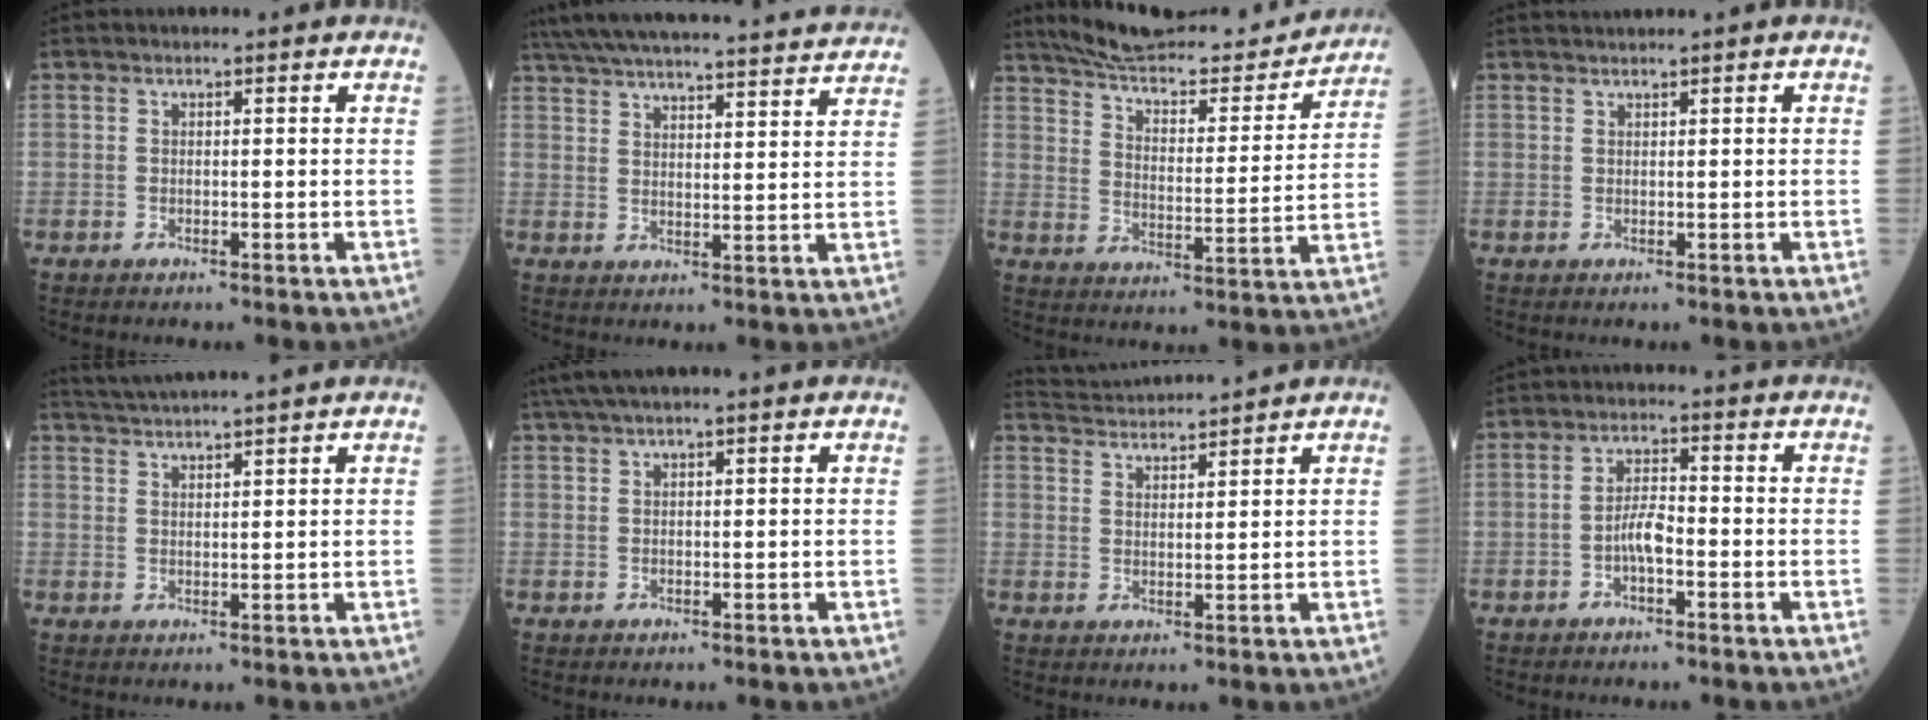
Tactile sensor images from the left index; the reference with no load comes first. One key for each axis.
{"total": 28.8, "fx": 26.8, "fy": 1.7, "fz": 10.4, "tx": -0.183, "ty": -0.015, "tz": 0.355}
{"total": 21.8, "fx": 20.4, "fy": 3.7, "fz": 6.9, "tx": -0.107, "ty": -0.026, "tz": 0.280}
{"total": 1.0, "fx": 0.9, "fy": -0.4, "fz": 0.2, "tx": -0.008, "ty": 0.007, "tz": 0.025}
{"total": 6.7, "fx": 6.1, "fy": -1.6, "fz": 2.2, "tx": -0.040, "ty": 0.022, "tz": 0.101}
{"total": 4.8, "fx": 3.9, "fy": -0.5, "fz": 2.7, "tx": -0.049, "ty": 0.036, "tz": 0.074}
{"total": 6.3, "fx": 6.2, "fy": -1.1, "fz": 0.5, "tx": -0.021, "ty": 0.021, "tz": 0.106}
{"total": 3.5, "fx": -1.5, "fy": 0.9, "fz": 3.0, "tx": -0.062, "ty": 0.003, "tz": -0.031}